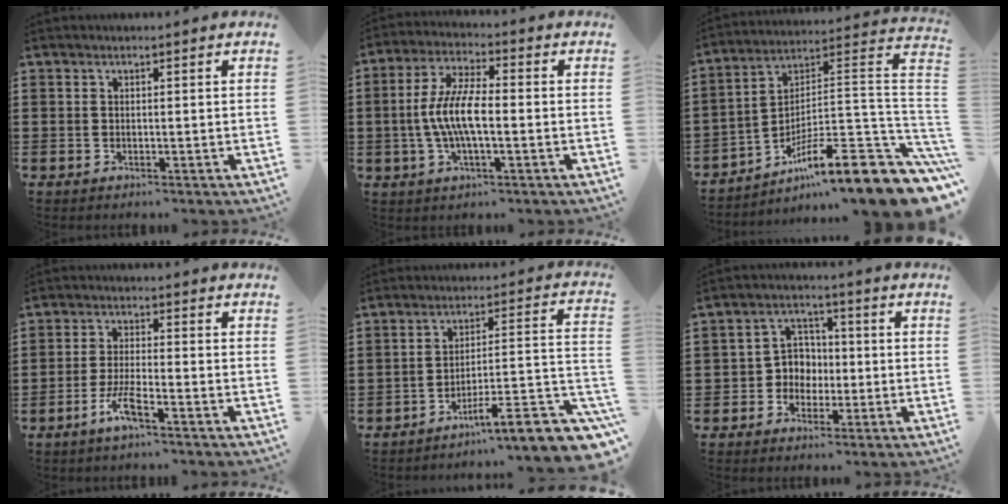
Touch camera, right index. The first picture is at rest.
{"total": 7.8, "force": [-1.2, 2.2, 7.3], "torque": [-0.167, -0.012, -0.030]}
{"total": 14.3, "force": [-9.1, 1.8, 10.9], "torque": [-0.151, 0.016, -0.158]}
{"total": 4.6, "force": [-2.8, 0.5, 3.6], "torque": [-0.088, -0.009, -0.059]}
{"total": 8.9, "force": [-6.1, 1.2, 6.4], "torque": [-0.087, -0.005, -0.116]}
{"total": 4.4, "force": [-1.0, 4.1, 1.2], "torque": [-0.038, 0.015, -0.022]}